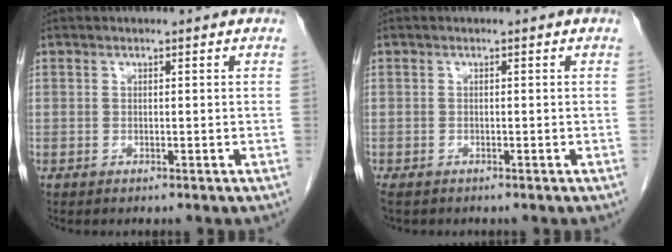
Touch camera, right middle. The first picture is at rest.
{"total": 1.8, "force": [-1.4, 0.8, 0.7], "torque": [-0.017, -0.004, -0.020]}